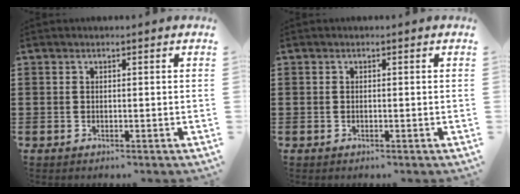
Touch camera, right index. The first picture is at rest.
{"total": 0.0}